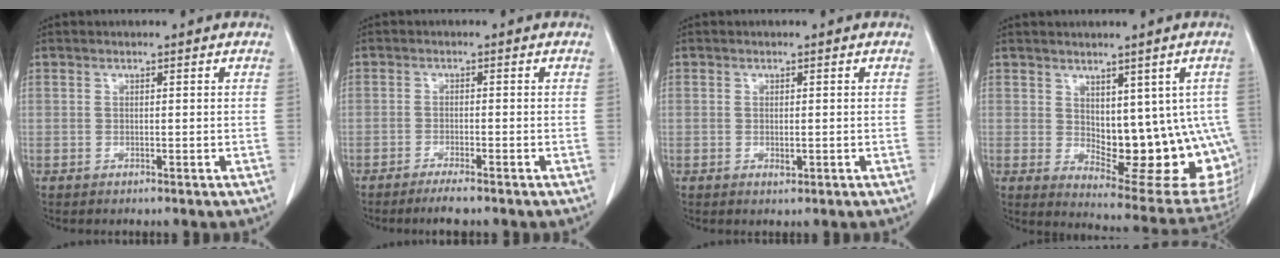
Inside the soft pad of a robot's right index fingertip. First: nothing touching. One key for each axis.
{"total": 3.0, "fx": -2.4, "fy": 0.2, "fz": 1.9, "tx": -0.034, "ty": -0.005, "tz": -0.039}
{"total": 1.0, "fx": -0.1, "fy": 0.5, "fz": 0.9, "tx": -0.016, "ty": -0.003, "tz": -0.001}
{"total": 15.9, "fx": -0.5, "fy": 7.4, "fz": 14.1, "tx": -0.138, "ty": -0.003, "tz": 0.016}